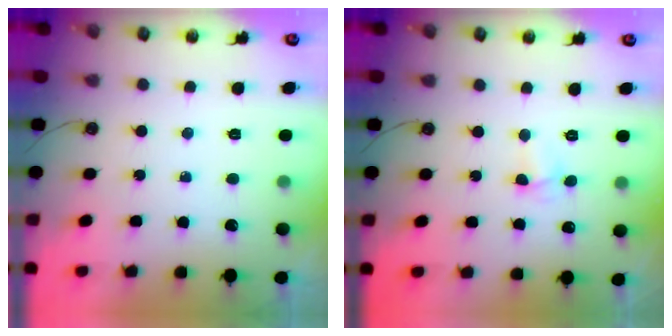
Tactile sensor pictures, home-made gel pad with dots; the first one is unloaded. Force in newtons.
{"total": 3.0, "press": 3.0, "slide": 0.5}